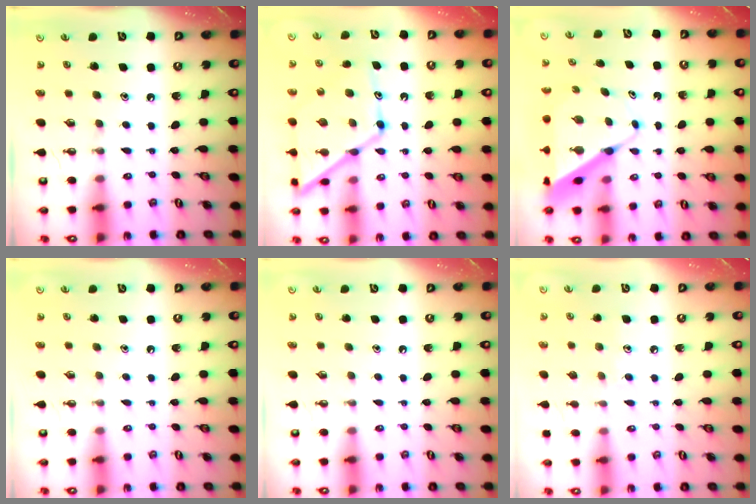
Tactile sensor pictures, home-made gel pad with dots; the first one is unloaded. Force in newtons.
{"total": 14.6, "press": 14.6, "slide": 1.0}
{"total": 9.0, "press": 9.0, "slide": 0.5}
{"total": 0.0}
{"total": 0.0}
{"total": 5.3, "press": 5.3, "slide": 0.6}